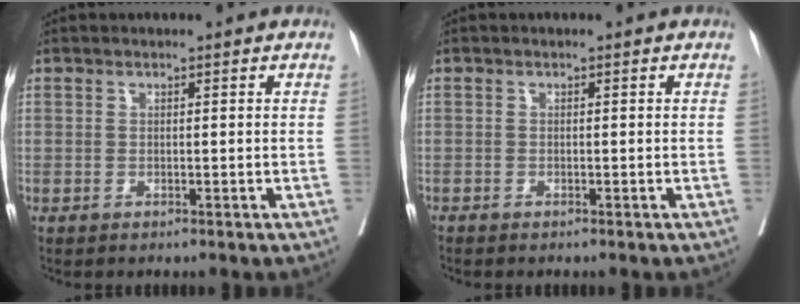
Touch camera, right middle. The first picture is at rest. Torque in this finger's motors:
{"motor_torque": [0.72, -1.15, 0.25, 0.05]}